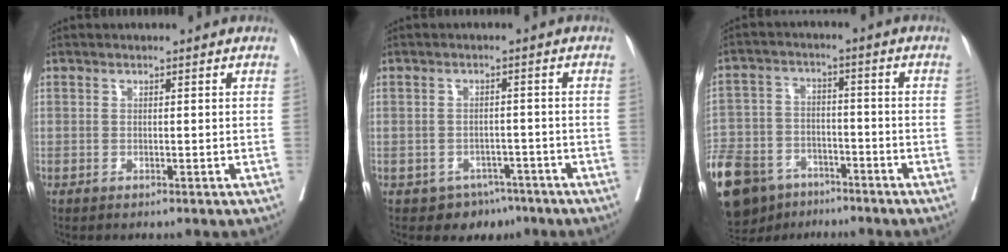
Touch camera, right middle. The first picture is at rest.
{"total": 4.4, "force": [-3.2, 3.0, 0.4], "torque": [0.008, 0.011, -0.040]}
{"total": 22.3, "force": [-14.5, 13.1, 10.7], "torque": [-0.322, -0.033, -0.240]}